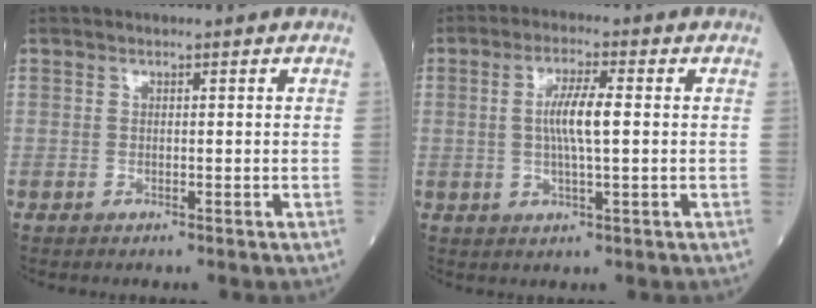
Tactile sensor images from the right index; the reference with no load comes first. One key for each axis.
{"total": 5.8, "fx": 0.4, "fy": 0.5, "fz": 5.8, "tx": -0.112, "ty": 0.003, "tz": 0.005}